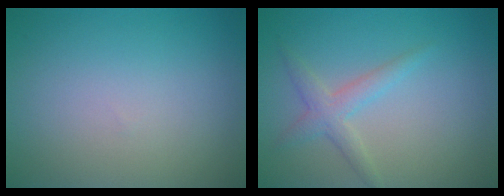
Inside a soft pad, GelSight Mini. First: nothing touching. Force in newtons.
{"total": 2.3, "press": 2.2, "slide": 0.1}